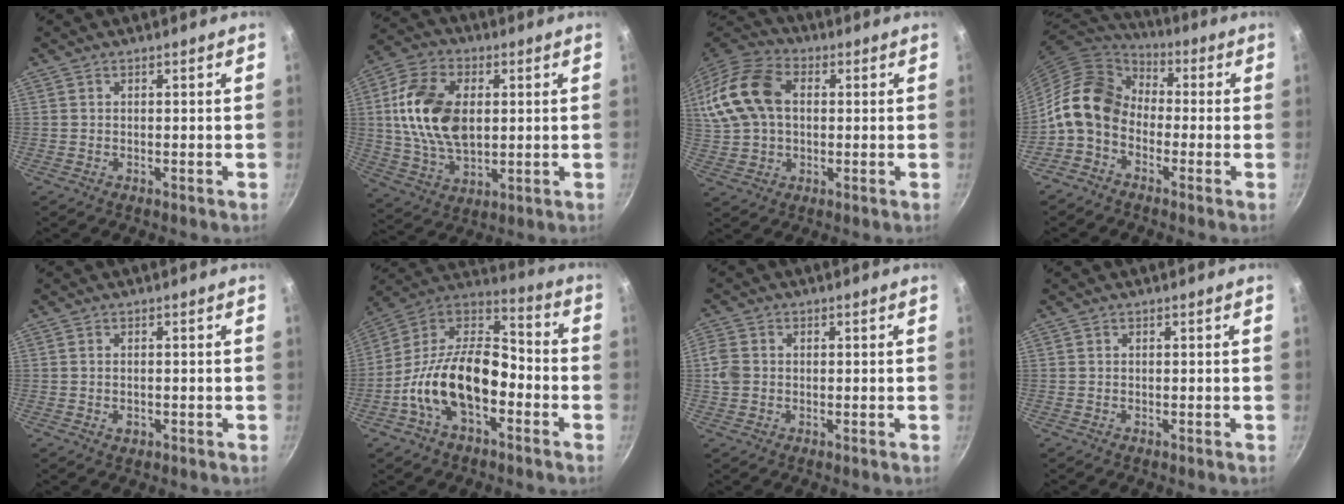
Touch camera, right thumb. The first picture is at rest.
{"total": 17.0, "force": [2.2, 10.7, 13.0], "torque": [-0.229, -0.004, 0.040]}
{"total": 17.2, "force": [3.0, 12.0, 11.9], "torque": [-0.236, 0.025, 0.045]}
{"total": 12.5, "force": [-2.1, 9.5, 7.9], "torque": [-0.114, 0.041, -0.062]}
{"total": 1.6, "force": [-0.4, 1.1, 1.1], "torque": [-0.016, 0.000, -0.006]}
{"total": 19.6, "force": [-5.9, 11.2, 15.0], "torque": [-0.242, 0.062, -0.126]}
{"total": 4.2, "force": [0.0, 3.6, 2.3], "torque": [-0.040, 0.006, -0.005]}
{"total": 0.0}